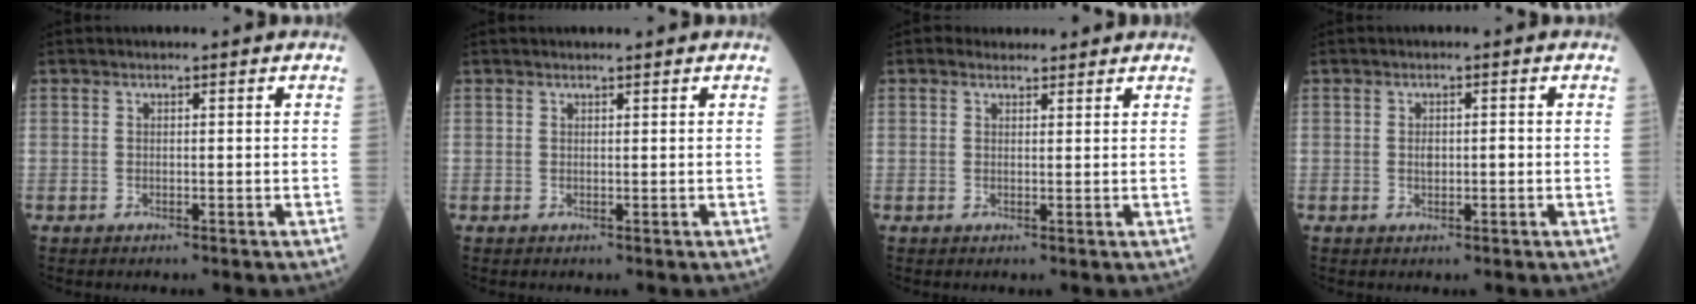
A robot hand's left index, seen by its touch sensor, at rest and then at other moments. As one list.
[{"total": 1.4, "force": [1.3, 0.0, 0.6], "torque": [-0.007, 0.010, 0.023]}, {"total": 2.3, "force": [2.0, 1.0, 0.2], "torque": [-0.007, 0.015, 0.028]}, {"total": 1.7, "force": [0.0, 0.8, 1.6], "torque": [-0.029, 0.003, 0.002]}]